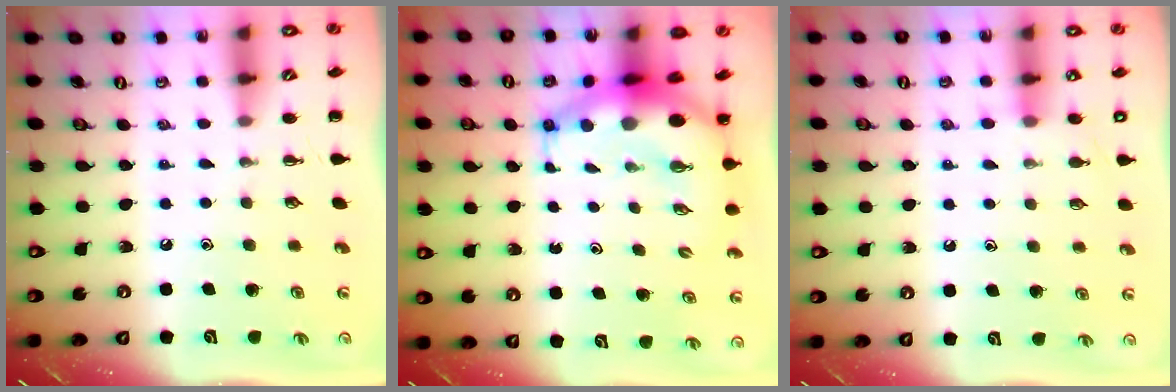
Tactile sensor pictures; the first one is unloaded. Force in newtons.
{"total": 8.7, "press": 8.4, "slide": 2.2}
{"total": 6.8, "press": 6.6, "slide": 1.8}